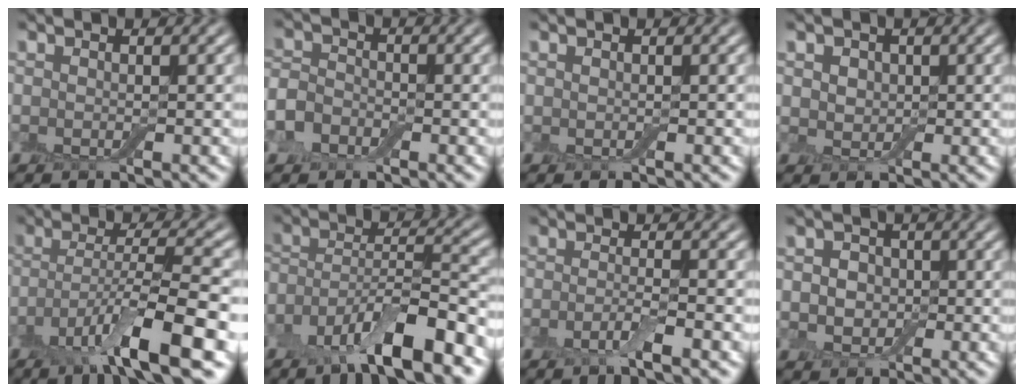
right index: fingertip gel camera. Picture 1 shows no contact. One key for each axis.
{"total": 3.5, "fx": -1.8, "fy": 2.6, "fz": 1.7, "tx": -0.032, "ty": -0.001, "tz": -0.044}
{"total": 0.0}
{"total": 2.7, "fx": 1.0, "fy": 2.1, "fz": 1.2, "tx": -0.025, "ty": 0.012, "tz": 0.008}
{"total": 9.0, "fx": -4.6, "fy": 1.7, "fz": 7.5, "tx": -0.125, "ty": 0.003, "tz": -0.086}
{"total": 10.0, "fx": -6.5, "fy": 2.9, "fz": 7.1, "tx": -0.116, "ty": 0.008, "tz": -0.125}
{"total": 2.2, "fx": -1.2, "fy": 0.3, "fz": 1.8, "tx": -0.036, "ty": 0.001, "tz": -0.030}
{"total": 3.6, "fx": 0.0, "fy": 3.0, "fz": 1.9, "tx": -0.019, "ty": 0.008, "tz": -0.022}